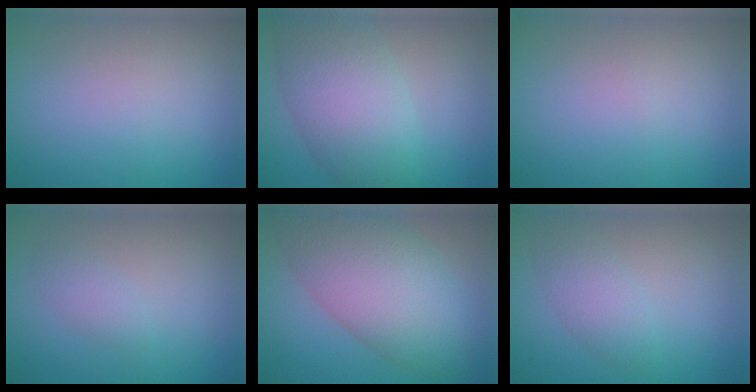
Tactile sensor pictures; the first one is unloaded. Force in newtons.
{"total": 8.1, "press": 8.1, "slide": 0.3}
{"total": 0.0}
{"total": 1.3, "press": 1.3, "slide": 0.1}
{"total": 9.8, "press": 9.8, "slide": 0.4}
{"total": 2.5, "press": 2.5, "slide": 0.1}